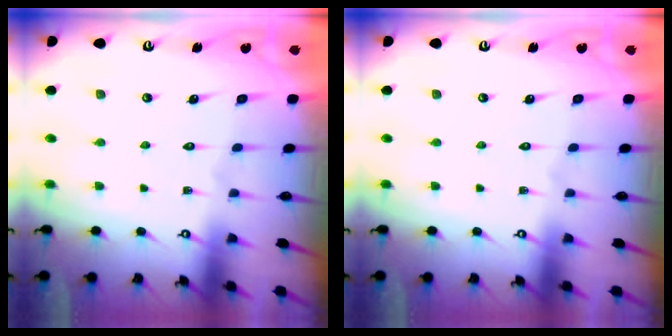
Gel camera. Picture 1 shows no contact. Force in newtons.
{"total": 0.0}